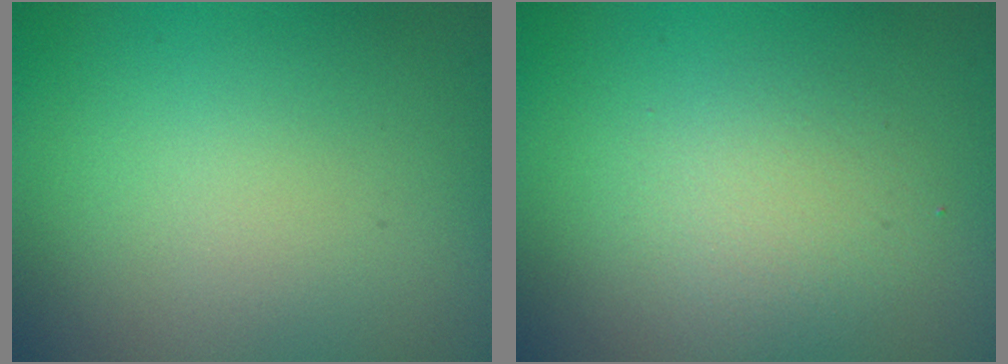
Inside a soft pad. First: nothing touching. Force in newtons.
{"total": 2.6, "press": 2.6, "slide": 0.2}